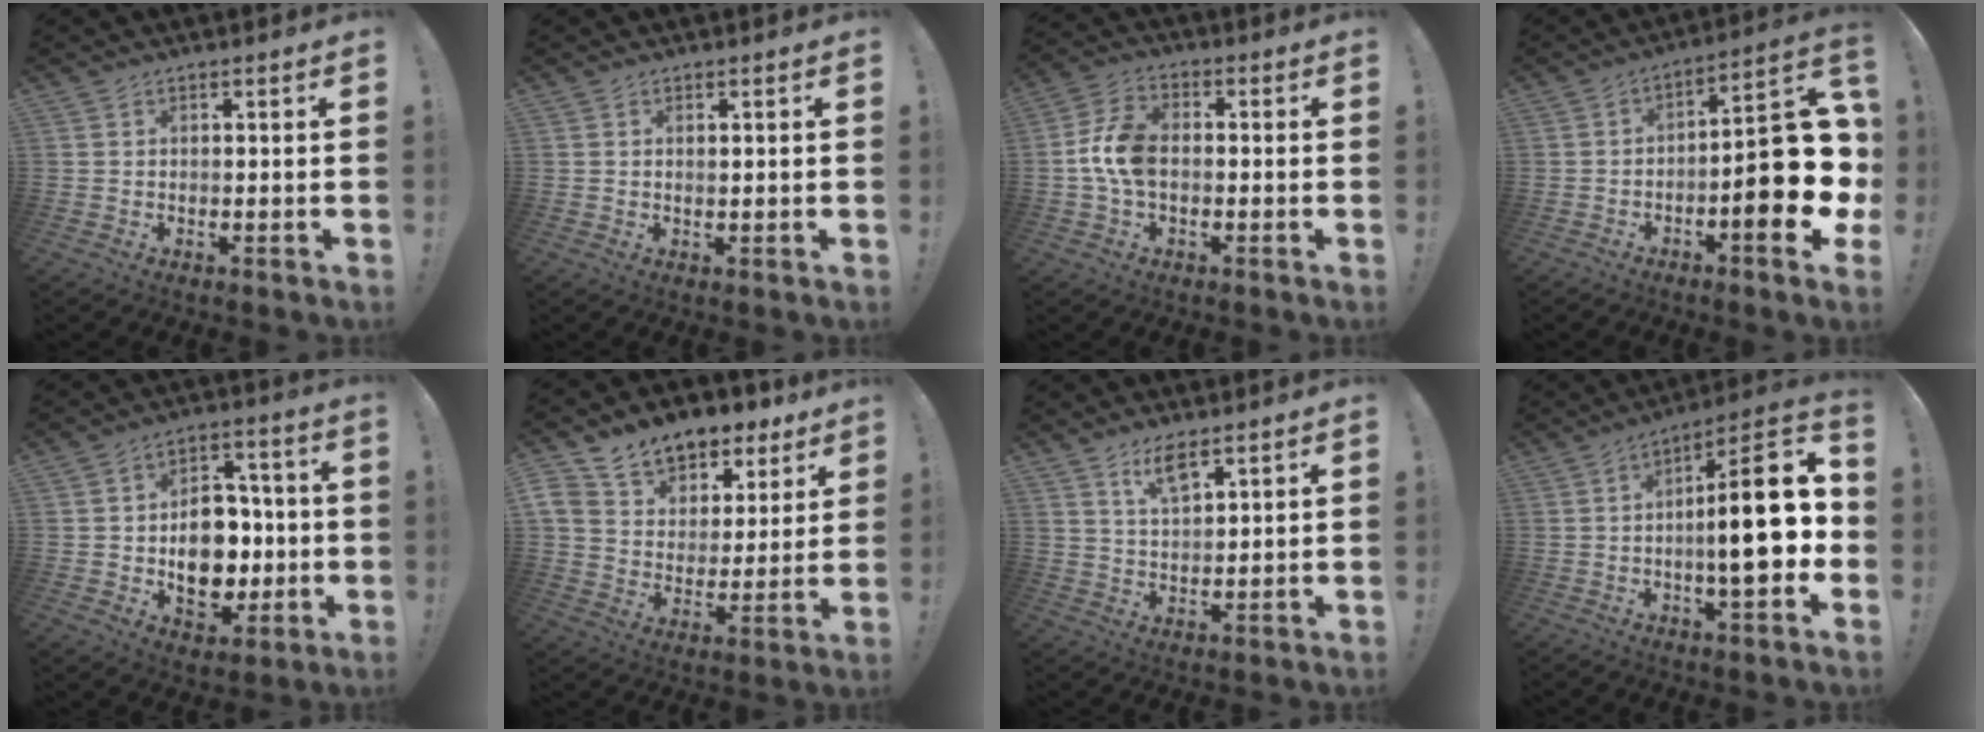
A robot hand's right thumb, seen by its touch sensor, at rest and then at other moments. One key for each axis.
{"total": 0.8, "fx": 0.3, "fy": 0.1, "fz": 0.7, "tx": -0.006, "ty": -0.002, "tz": 0.003}
{"total": 9.6, "fx": -1.2, "fy": 5.9, "fz": 7.4, "tx": -0.140, "ty": 0.012, "tz": -0.016}
{"total": 19.0, "fx": -4.3, "fy": 5.8, "fz": 17.6, "tx": -0.232, "ty": 0.023, "tz": -0.060}
{"total": 14.9, "fx": -1.9, "fy": 10.9, "fz": 10.0, "tx": -0.154, "ty": 0.010, "tz": -0.025}
{"total": 11.8, "fx": 7.9, "fy": 7.9, "fz": 3.8, "tx": -0.059, "ty": -0.053, "tz": 0.149}
{"total": 6.9, "fx": 4.8, "fy": 2.1, "fz": 4.5, "tx": -0.086, "ty": -0.019, "tz": 0.084}
{"total": 19.0, "fx": -1.6, "fy": 4.5, "fz": 18.3, "tx": -0.275, "ty": 0.010, "tz": -0.030}